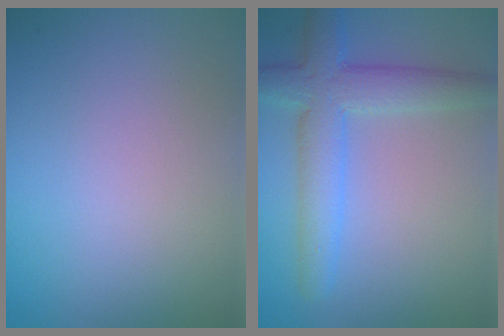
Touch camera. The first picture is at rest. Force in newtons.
{"total": 5.4, "press": 5.4, "slide": 0.3}